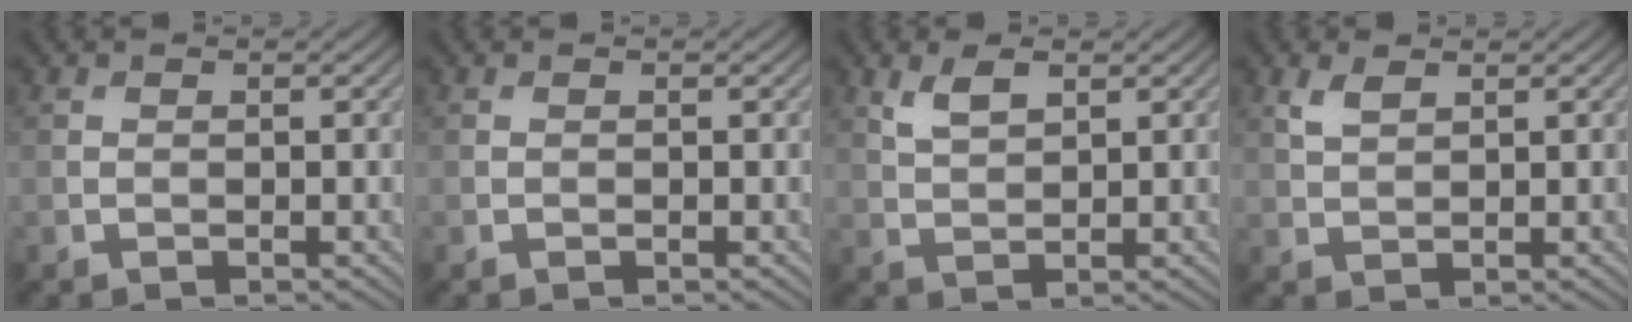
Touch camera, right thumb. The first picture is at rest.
{"total": 0.0}
{"total": 3.2, "force": [1.8, 1.4, 2.2], "torque": [-0.053, -0.001, 0.040]}
{"total": 2.2, "force": [1.3, 1.0, 1.4], "torque": [-0.037, 0.002, 0.030]}